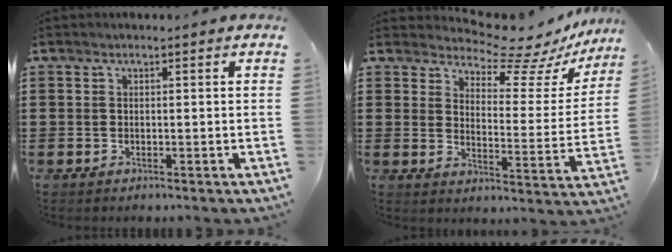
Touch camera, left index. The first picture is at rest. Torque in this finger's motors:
{"motor_torque": [-0.74, 0.79, -0.48, -0.21]}